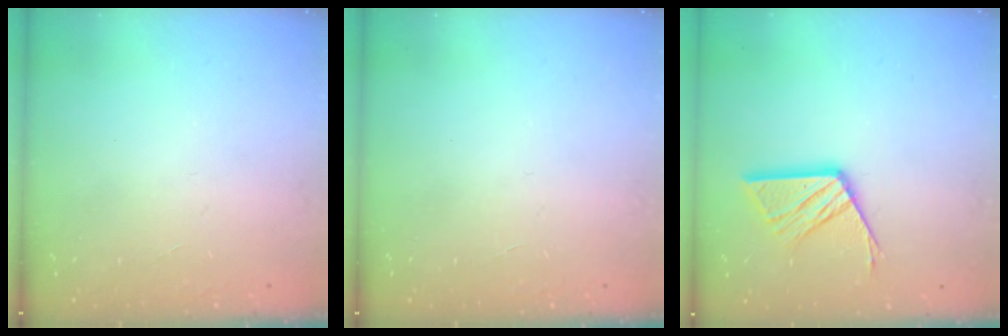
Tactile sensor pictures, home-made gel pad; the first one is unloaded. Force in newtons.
{"total": 0.0}
{"total": 12.1, "press": 12.0, "slide": 1.0}